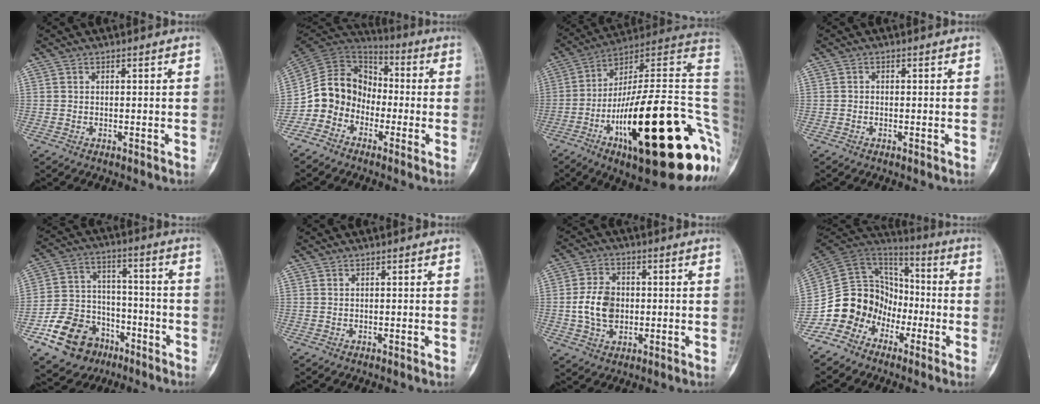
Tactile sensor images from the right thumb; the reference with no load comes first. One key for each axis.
{"total": 12.7, "fx": -4.5, "fy": 10.8, "fz": 4.9, "tx": -0.065, "ty": 0.076, "tz": -0.094}
{"total": 35.4, "fx": -8.0, "fy": 10.4, "fz": 32.8, "tx": -0.396, "ty": 0.064, "tz": -0.121}
{"total": 0.7, "fx": -0.4, "fy": 0.5, "fz": 0.2, "tx": 0.003, "ty": 0.004, "tz": -0.013}
{"total": 15.8, "fx": -8.3, "fy": 12.0, "fz": 6.2, "tx": -0.087, "ty": 0.078, "tz": -0.133}
{"total": 0.0}
{"total": 8.8, "fx": -0.5, "fy": 6.5, "fz": 5.9, "tx": -0.088, "ty": 0.008, "tz": -0.012}
{"total": 15.0, "fx": -7.8, "fy": 12.2, "fz": 4.1, "tx": -0.050, "ty": 0.101, "tz": -0.148}